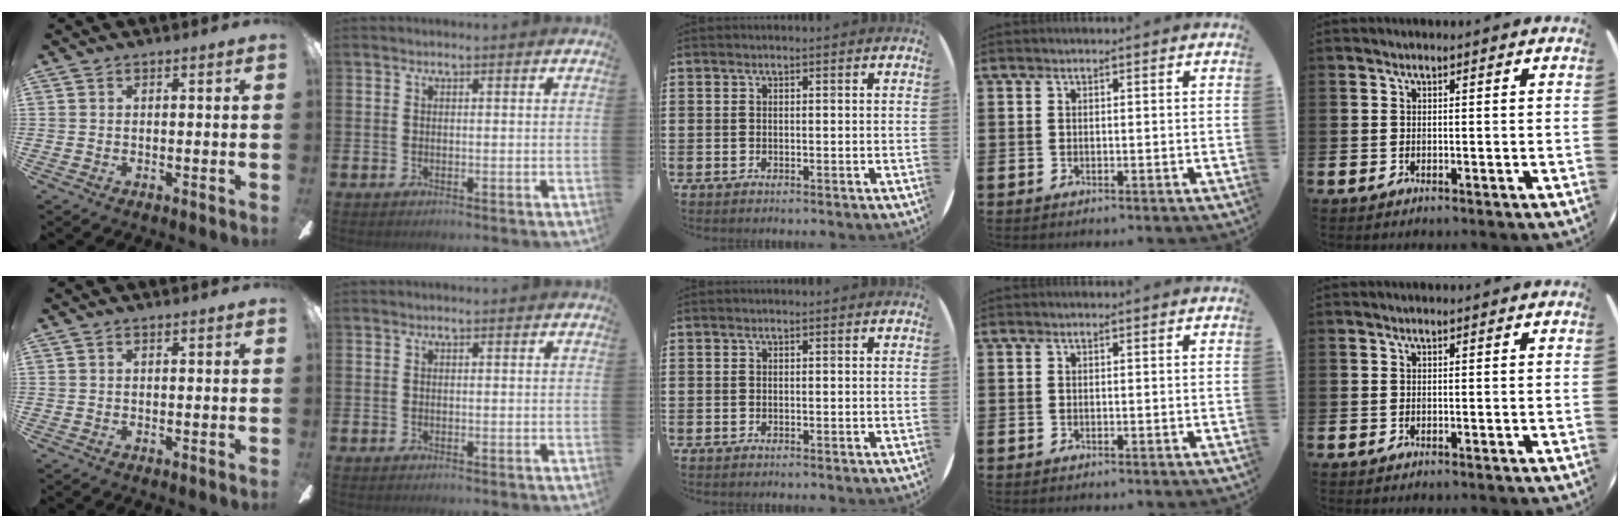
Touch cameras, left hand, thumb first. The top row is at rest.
{}